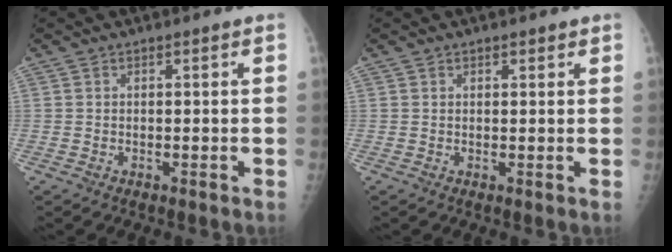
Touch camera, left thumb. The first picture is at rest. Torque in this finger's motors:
{"motor_torque": [-0.14, -0.17, -0.12, -0.12, -0.01]}